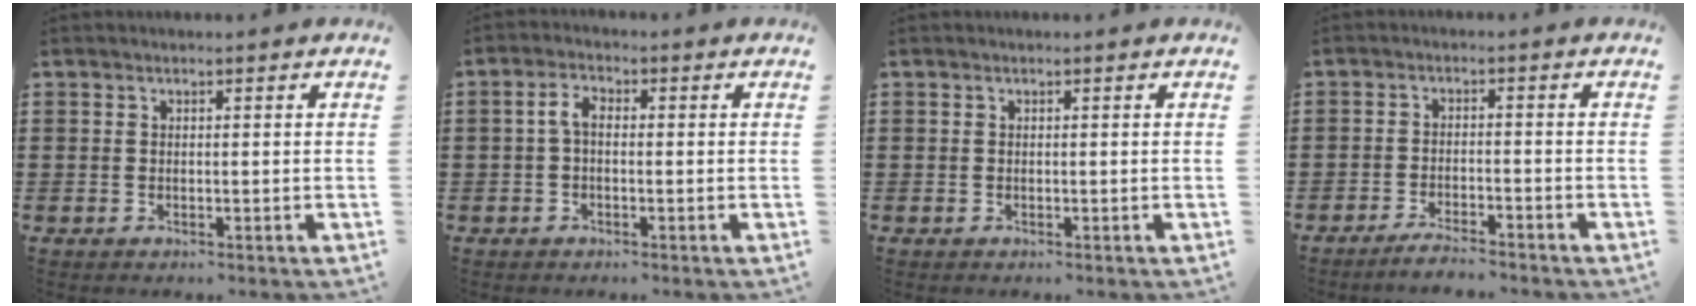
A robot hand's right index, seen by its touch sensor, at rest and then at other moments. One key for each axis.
{"total": 2.9, "fx": -0.2, "fy": 1.4, "fz": 2.5, "tx": -0.065, "ty": 0.001, "tz": -0.010}
{"total": 0.0}
{"total": 3.0, "fx": -2.8, "fy": 0.0, "fz": 0.8, "tx": -0.016, "ty": 0.004, "tz": -0.057}